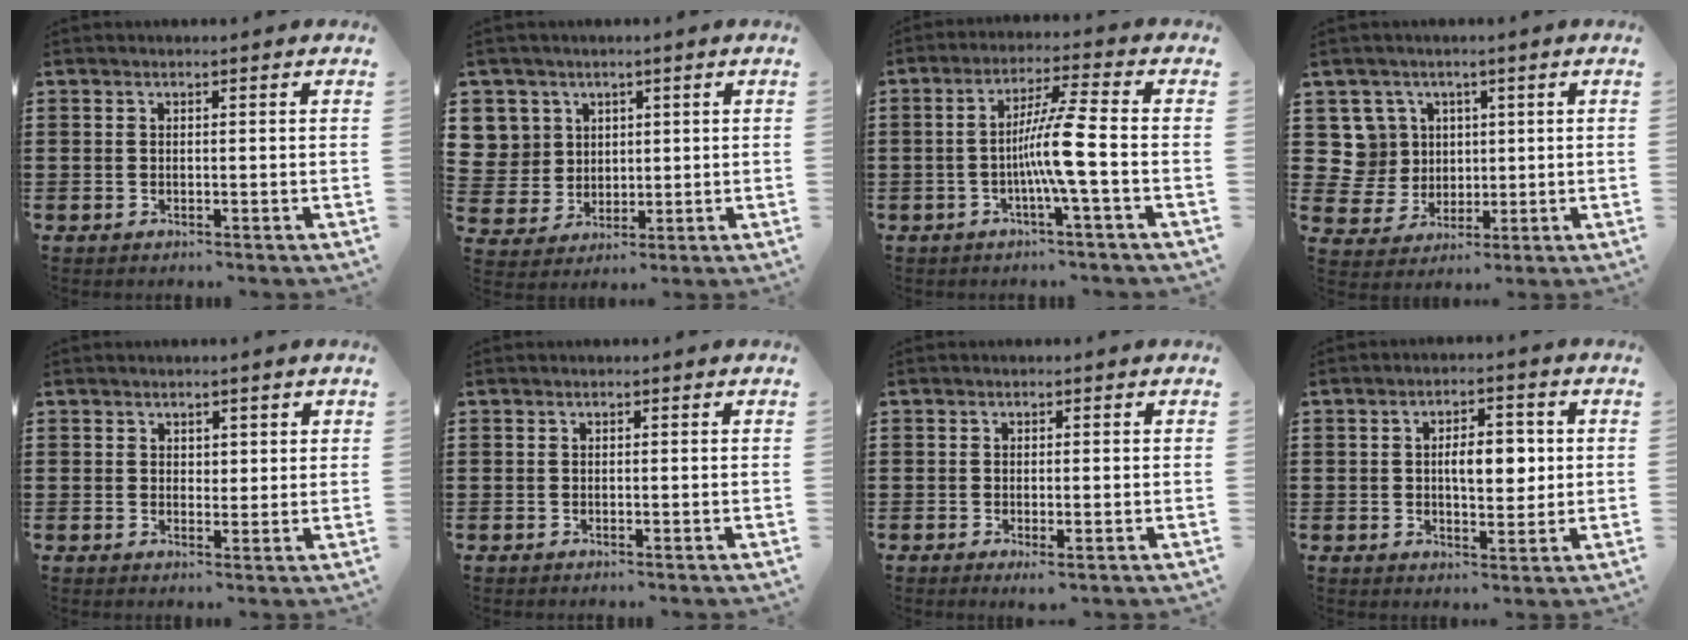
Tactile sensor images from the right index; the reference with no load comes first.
{"total": 6.5, "force": [2.0, 6.1, 0.4], "torque": [-0.050, 0.007, 0.040]}
{"total": 7.5, "force": [-1.8, -0.7, 7.3], "torque": [-0.134, -0.010, -0.038]}
{"total": 8.1, "force": [2.2, 7.5, 2.2], "torque": [-0.086, 0.010, 0.043]}
{"total": 1.8, "force": [1.2, 1.3, 0.2], "torque": [-0.001, 0.005, 0.022]}
{"total": 0.0}
{"total": 0.9, "force": [-0.3, 0.1, 0.9], "torque": [-0.018, -0.006, -0.003]}
{"total": 6.0, "force": [0.4, 2.8, 5.3], "torque": [-0.080, 0.000, -0.002]}